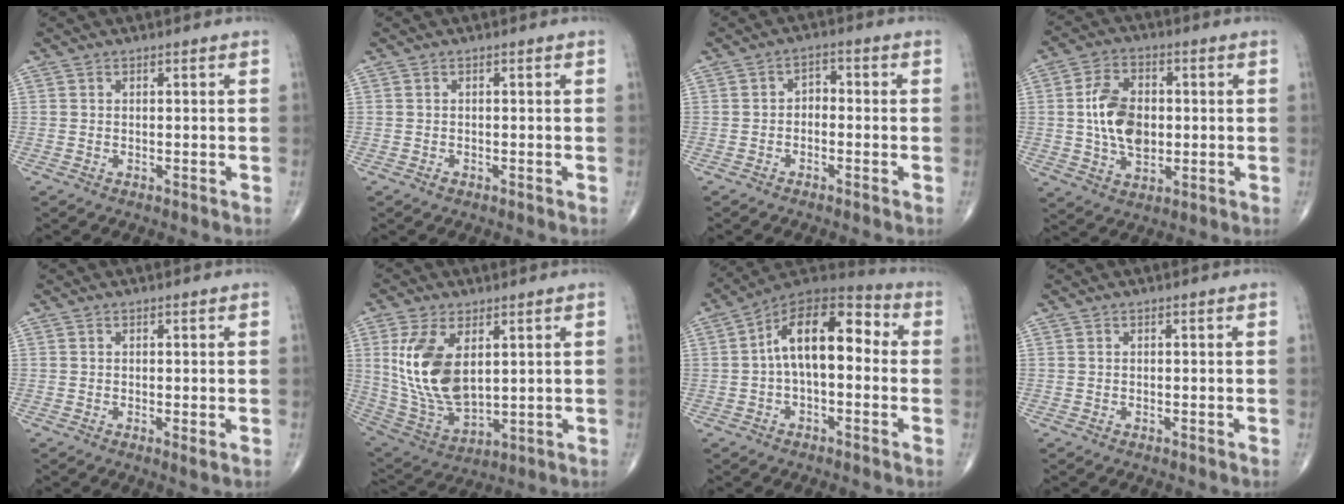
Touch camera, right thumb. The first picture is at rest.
{"total": 0.5, "force": [-0.4, 0.3, 0.2], "torque": [-0.001, 0.001, -0.008]}
{"total": 2.7, "force": [-0.9, 1.9, 1.7], "torque": [-0.015, 0.022, -0.027]}
{"total": 11.3, "force": [0.3, 7.4, 8.6], "torque": [-0.137, 0.005, 0.006]}
{"total": 1.0, "force": [-0.1, 0.2, 1.0], "torque": [-0.016, -0.005, -0.003]}
{"total": 15.3, "force": [3.7, 8.3, 12.3], "torque": [-0.240, -0.020, 0.088]}
{"total": 14.9, "force": [0.8, 7.8, 12.7], "torque": [-0.181, 0.049, -0.002]}
{"total": 0.0}